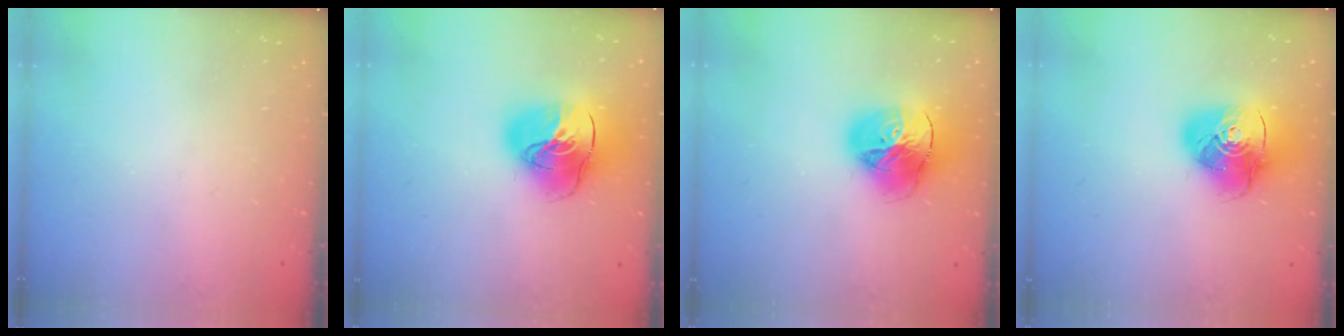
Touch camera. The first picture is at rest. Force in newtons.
{"total": 20.8, "press": 20.6, "slide": 2.7}
{"total": 19.8, "press": 19.6, "slide": 2.3}
{"total": 16.0, "press": 15.9, "slide": 1.8}